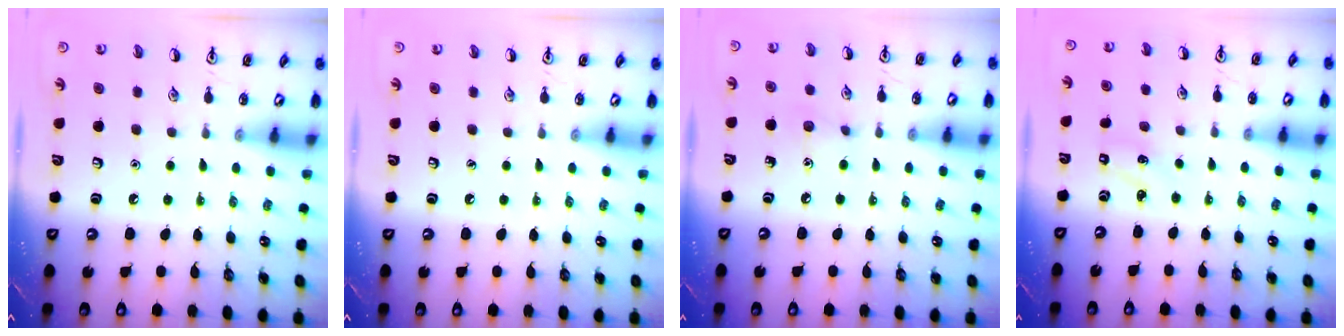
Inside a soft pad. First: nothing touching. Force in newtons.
{"total": 0.0}
{"total": 5.1, "press": 4.8, "slide": 1.6}
{"total": 1.2, "press": 1.1, "slide": 0.4}